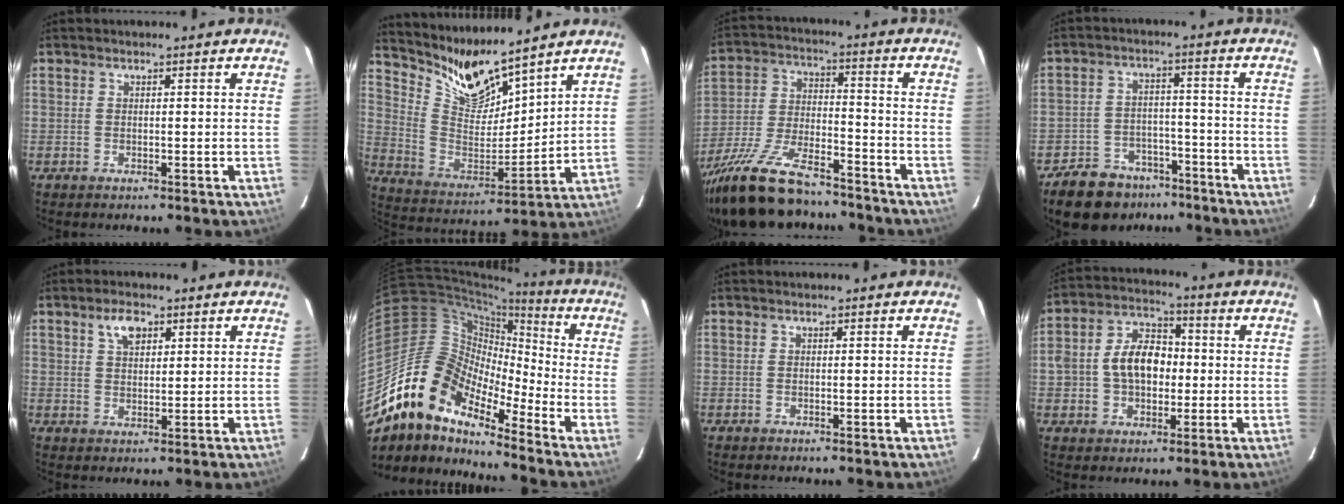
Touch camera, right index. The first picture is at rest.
{"total": 11.3, "force": [10.4, 1.6, 4.1], "torque": [-0.091, -0.025, 0.209]}
{"total": 21.7, "force": [-17.5, 6.4, 11.1], "torque": [-0.230, -0.038, -0.295]}
{"total": 12.6, "force": [-9.2, 7.5, 4.1], "torque": [-0.109, 0.017, -0.127]}
{"total": 4.3, "force": [2.3, 2.3, 2.8], "torque": [-0.049, 0.010, 0.043]}
{"total": 17.9, "force": [-13.8, 7.6, 8.5], "torque": [-0.146, 0.005, -0.275]}
{"total": 0.0}
{"total": 10.9, "force": [-0.5, 7.8, 7.6], "torque": [-0.151, 0.031, -0.006]}